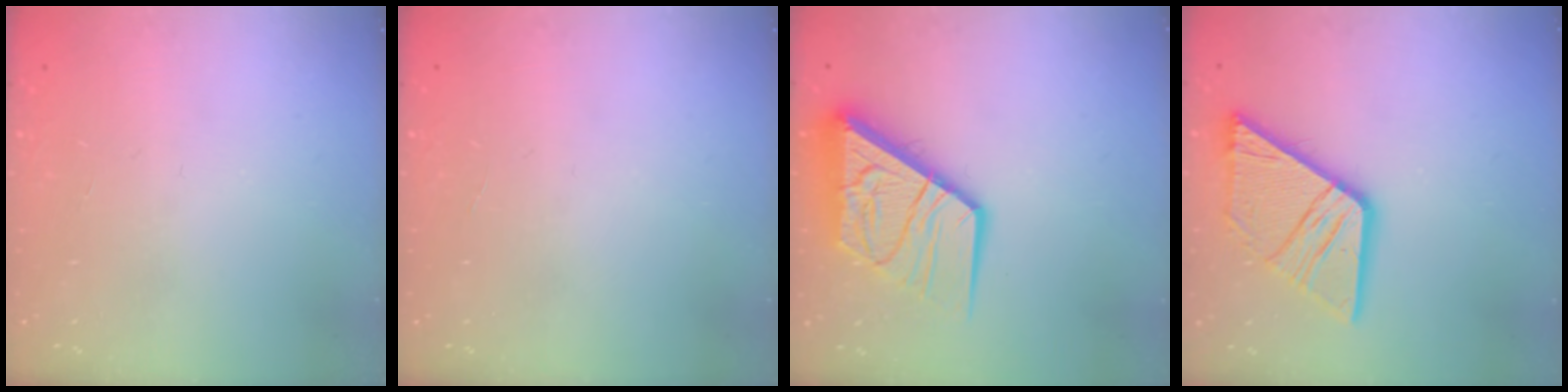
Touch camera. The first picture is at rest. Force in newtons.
{"total": 0.0}
{"total": 16.1, "press": 16.0, "slide": 1.8}
{"total": 17.2, "press": 17.1, "slide": 1.9}